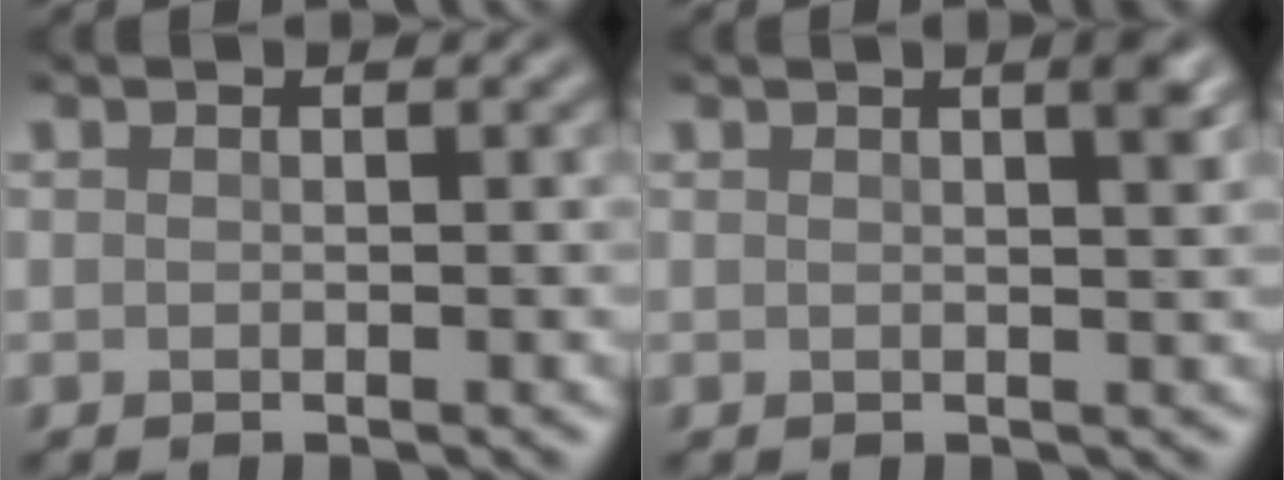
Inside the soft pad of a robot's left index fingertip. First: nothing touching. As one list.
[{"total": 3.0, "force": [1.4, 1.0, 2.4], "torque": [-0.010, 0.013, 0.002]}]